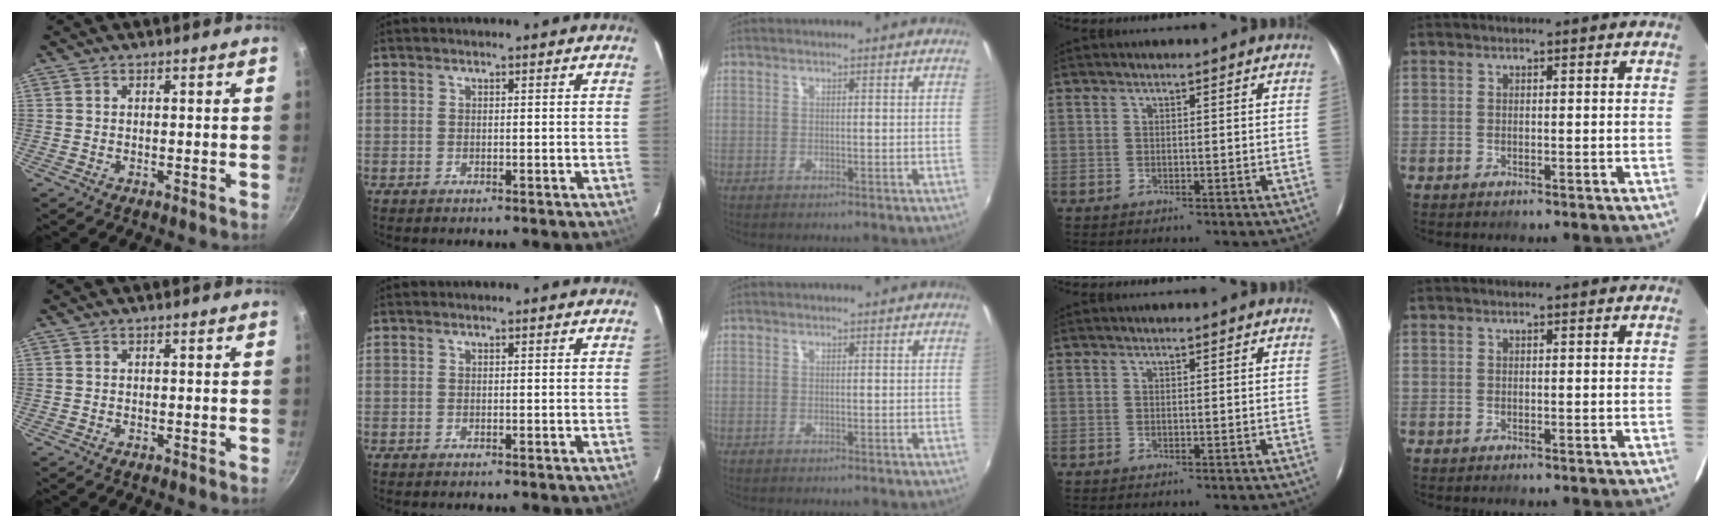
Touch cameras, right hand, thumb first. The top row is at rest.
{}